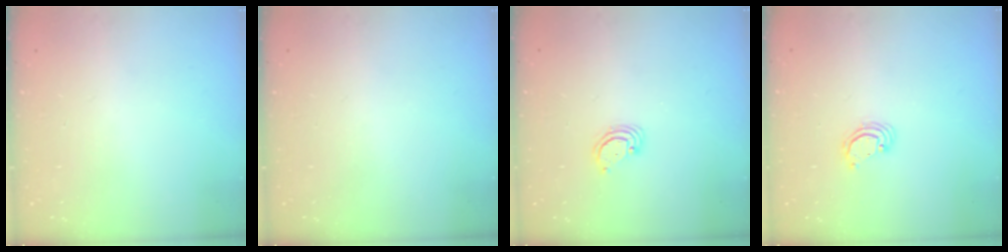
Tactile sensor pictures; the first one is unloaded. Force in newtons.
{"total": 0.0}
{"total": 2.8, "press": 2.8, "slide": 0.3}
{"total": 2.2, "press": 2.2, "slide": 0.1}